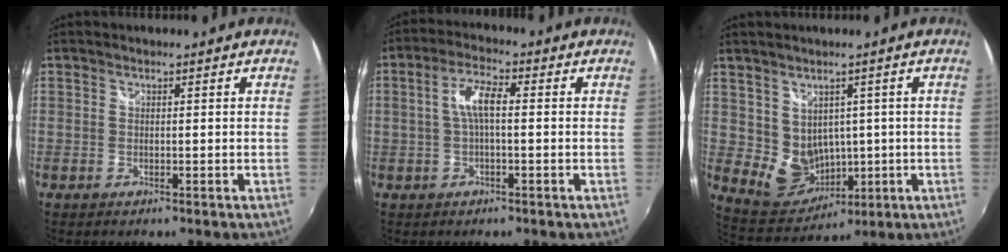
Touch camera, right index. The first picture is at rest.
{"total": 5.5, "force": [0.1, 1.7, 5.2], "torque": [-0.103, 0.013, 0.003]}
{"total": 8.5, "force": [0.8, 7.5, 3.9], "torque": [-0.081, -0.005, 0.041]}